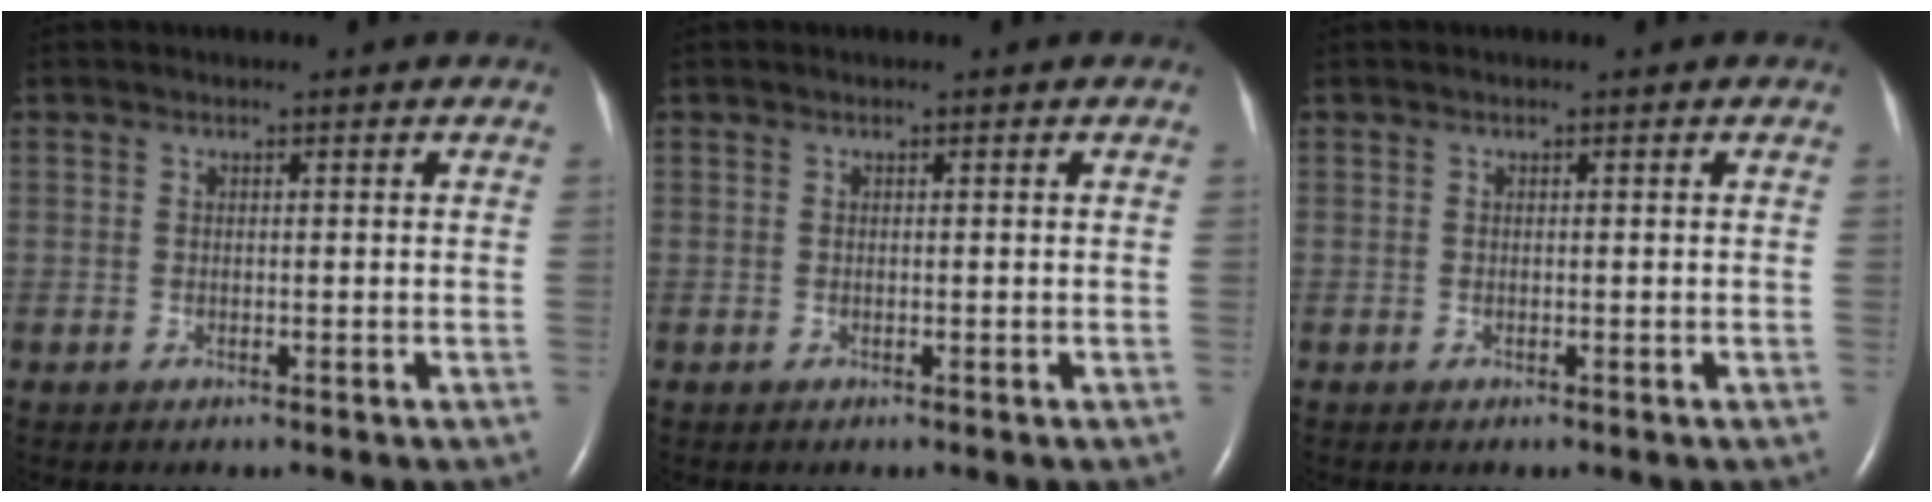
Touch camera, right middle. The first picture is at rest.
{"total": 0.0}
{"total": 0.0}